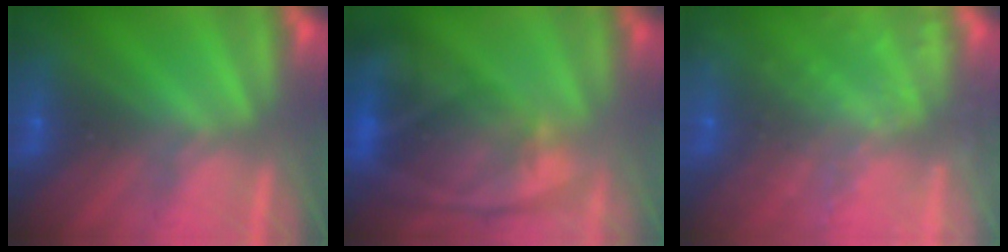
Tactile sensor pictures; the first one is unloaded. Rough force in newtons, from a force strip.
{"total": 10.6}
{"total": 9.4}